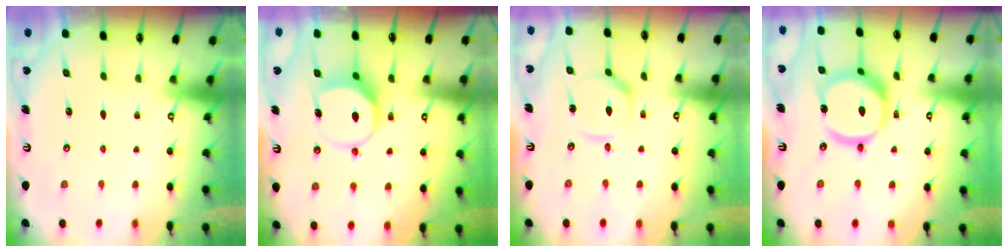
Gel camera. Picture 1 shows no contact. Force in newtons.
{"total": 7.5, "press": 7.4, "slide": 0.7}
{"total": 6.5, "press": 6.5, "slide": 0.4}
{"total": 15.6, "press": 15.5, "slide": 1.7}